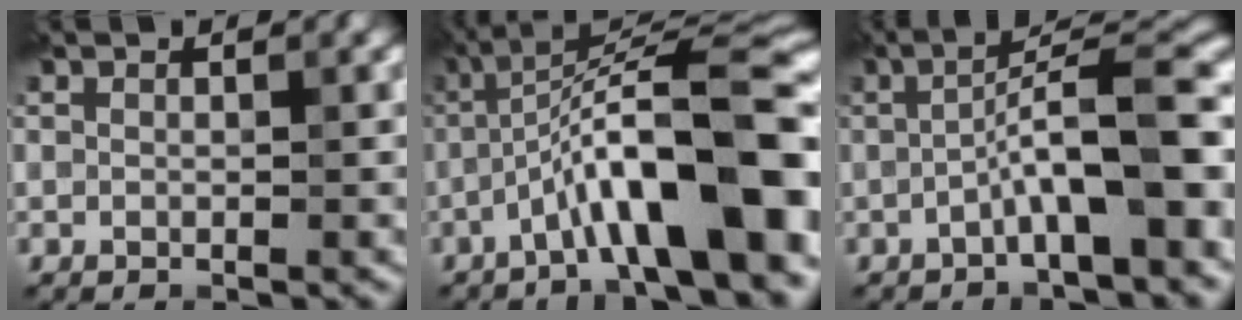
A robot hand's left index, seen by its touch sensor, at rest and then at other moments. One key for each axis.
{"total": 11.7, "fx": -3.9, "fy": 2.4, "fz": 10.8, "tx": -0.168, "ty": 0.023, "tz": -0.060}
{"total": 8.8, "fx": -2.3, "fy": 1.9, "fz": 8.2, "tx": -0.114, "ty": 0.025, "tz": -0.042}